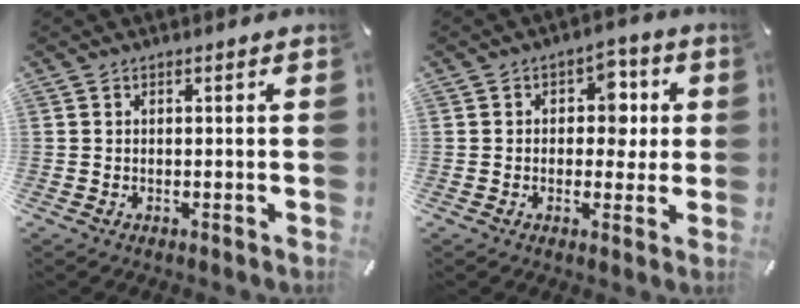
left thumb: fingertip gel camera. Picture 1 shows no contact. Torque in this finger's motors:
{"motor_torque": [0.75, 0.92, 0.41, -0.33, 0.02]}